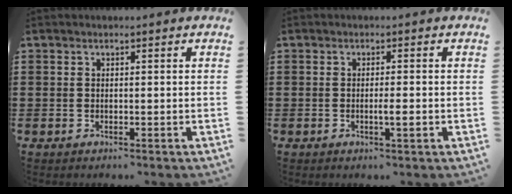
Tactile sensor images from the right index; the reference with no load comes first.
{"total": 2.1, "force": [-0.6, 0.2, 2.0], "torque": [-0.035, -0.001, -0.012]}